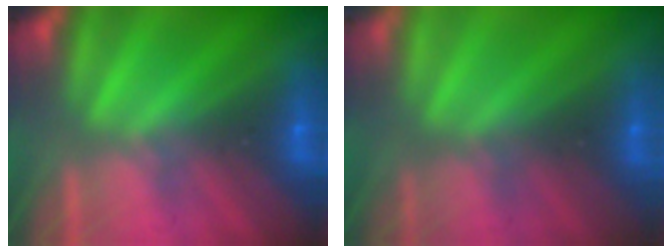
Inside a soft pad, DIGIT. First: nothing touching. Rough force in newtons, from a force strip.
{"total": 2.9}